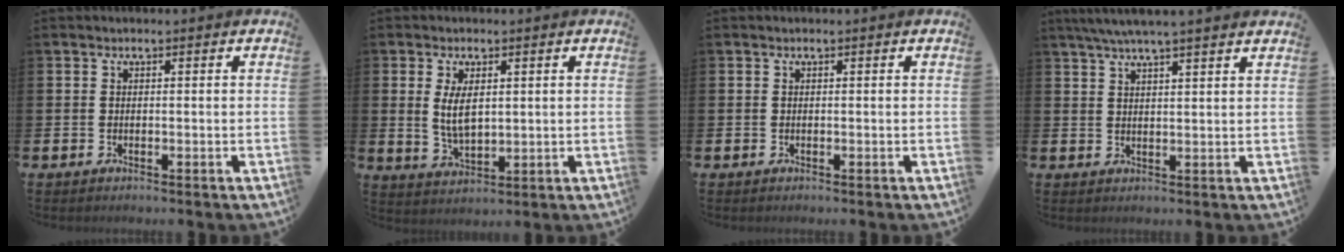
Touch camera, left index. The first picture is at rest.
{"total": 4.5, "force": [1.4, 2.1, 3.8], "torque": [-0.061, -0.002, 0.021]}
{"total": 0.0}
{"total": 4.4, "force": [4.0, -0.5, 1.8], "torque": [-0.053, -0.004, 0.075]}